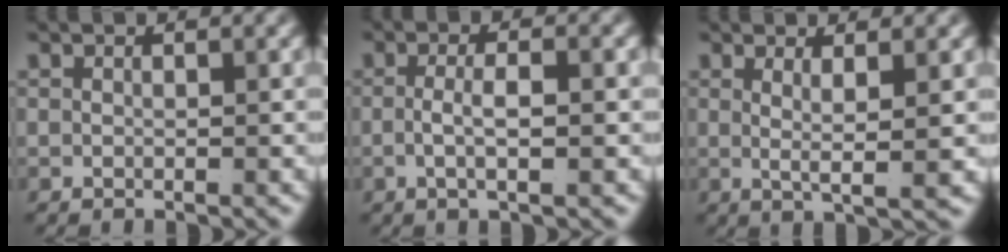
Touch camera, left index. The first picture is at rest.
{"total": 2.7, "force": [-0.7, 0.1, 2.6], "torque": [-0.052, -0.005, -0.007]}
{"total": 3.0, "force": [0.6, -0.3, 2.9], "torque": [-0.051, -0.011, 0.017]}